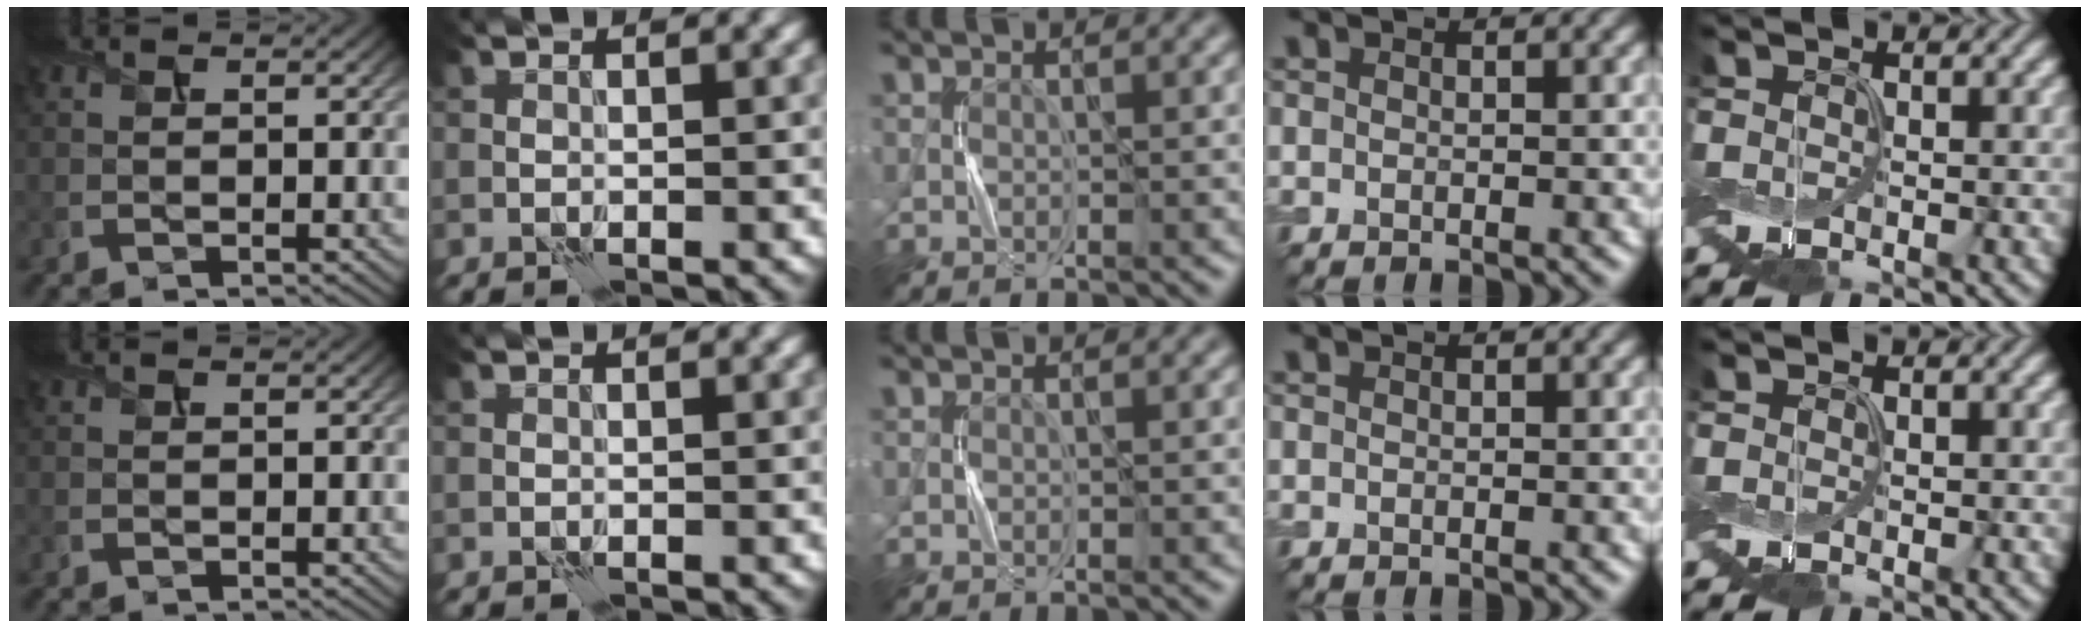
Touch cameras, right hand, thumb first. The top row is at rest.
{}